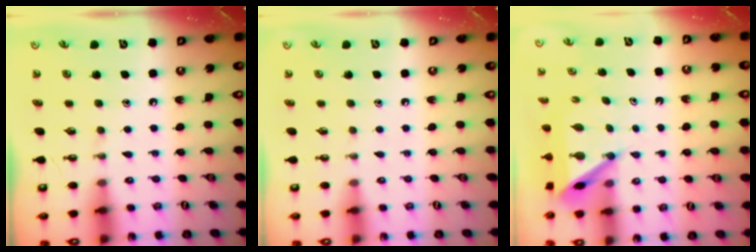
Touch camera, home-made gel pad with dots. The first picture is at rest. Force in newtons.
{"total": 0.0}
{"total": 6.6, "press": 6.6, "slide": 0.4}